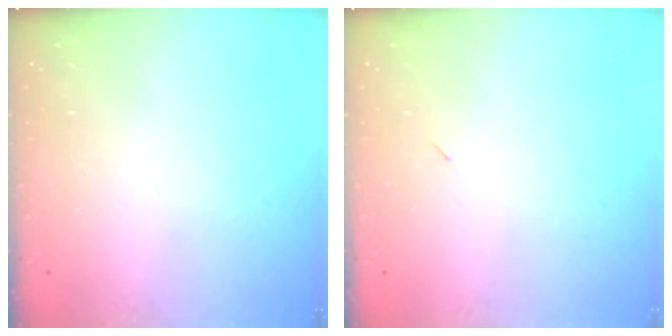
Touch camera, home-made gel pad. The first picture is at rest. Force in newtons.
{"total": 2.1, "press": 1.9, "slide": 1.0}